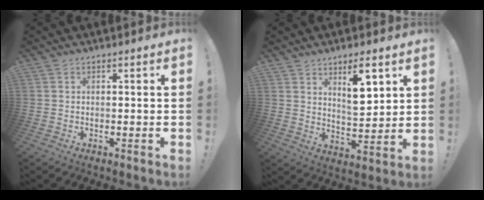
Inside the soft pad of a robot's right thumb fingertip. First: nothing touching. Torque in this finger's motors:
{"motor_torque": [0.26, 1.55, 0.20, 0.15, -0.02]}